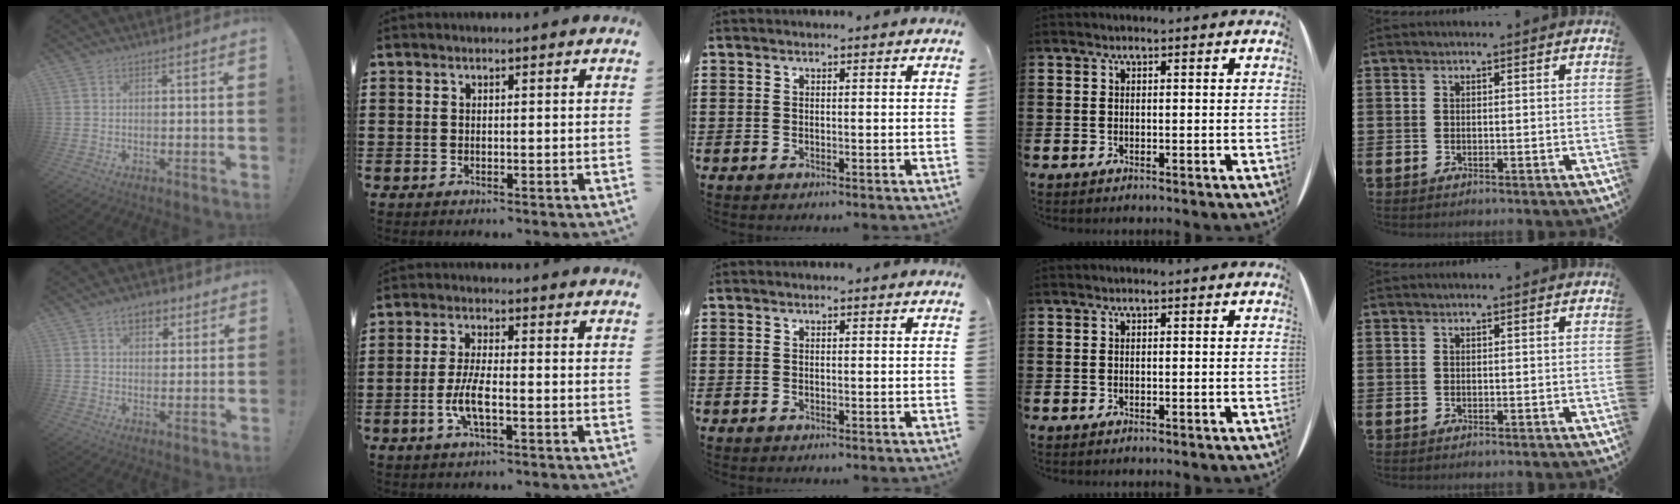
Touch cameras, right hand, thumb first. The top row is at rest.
{"thumb": {"total": 7.1, "force": [3.5, 4.8, 3.8], "torque": [-0.052, -0.004, 0.064]}, "index": {"total": 5.1, "force": [-1.7, 1.3, 4.6], "torque": [-0.105, -0.007, -0.039]}}